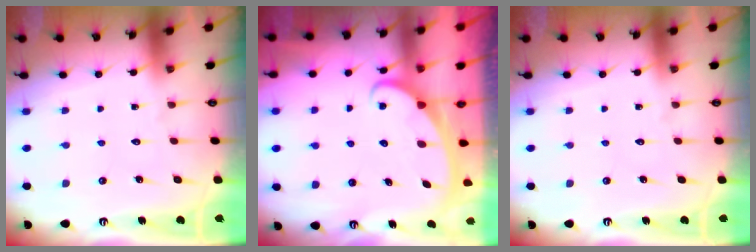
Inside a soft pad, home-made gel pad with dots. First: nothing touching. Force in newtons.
{"total": 2.5, "press": 2.4, "slide": 0.4}
{"total": 0.0}